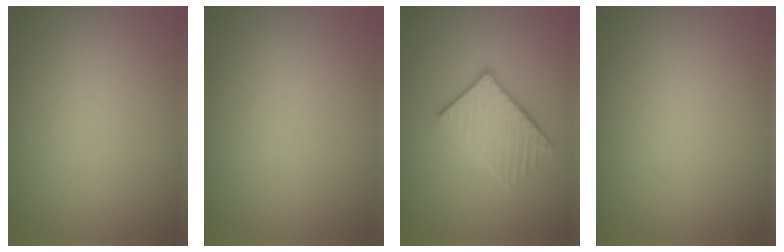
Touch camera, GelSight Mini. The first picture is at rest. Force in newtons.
{"total": 0.0}
{"total": 3.4, "press": 3.1, "slide": 1.2}
{"total": 0.0}